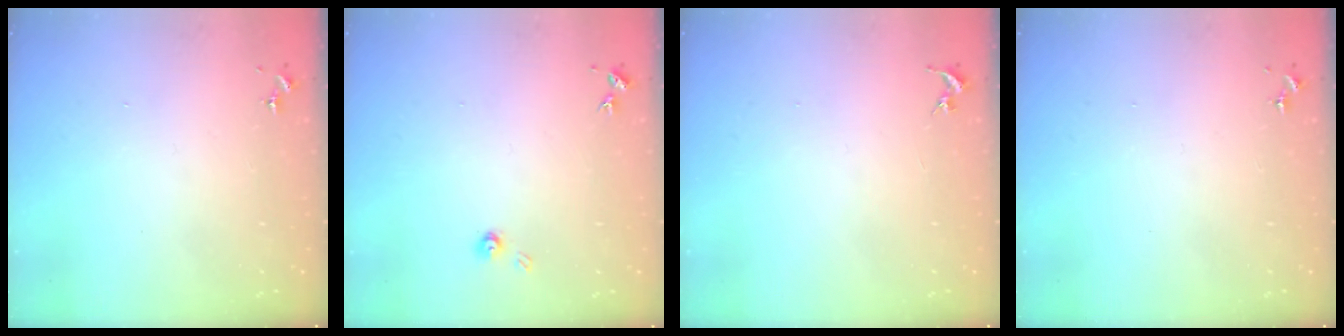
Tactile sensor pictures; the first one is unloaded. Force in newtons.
{"total": 3.7, "press": 3.7, "slide": 0.5}
{"total": 0.0}
{"total": 0.0}